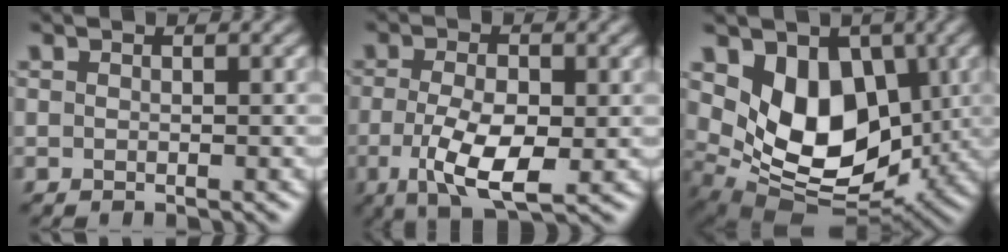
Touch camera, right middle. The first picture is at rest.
{"total": 6.2, "force": [-1.5, 2.5, 5.4], "torque": [-0.107, -0.011, -0.027]}
{"total": 9.2, "force": [1.9, 6.4, 6.3], "torque": [-0.111, -0.029, 0.028]}